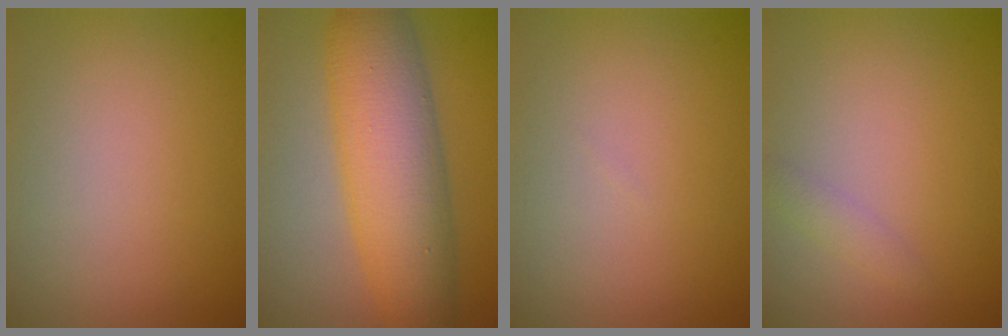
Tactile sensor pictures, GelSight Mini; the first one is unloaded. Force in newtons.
{"total": 9.3, "press": 9.3, "slide": 0.1}
{"total": 0.0}
{"total": 1.2, "press": 1.2, "slide": 0.1}